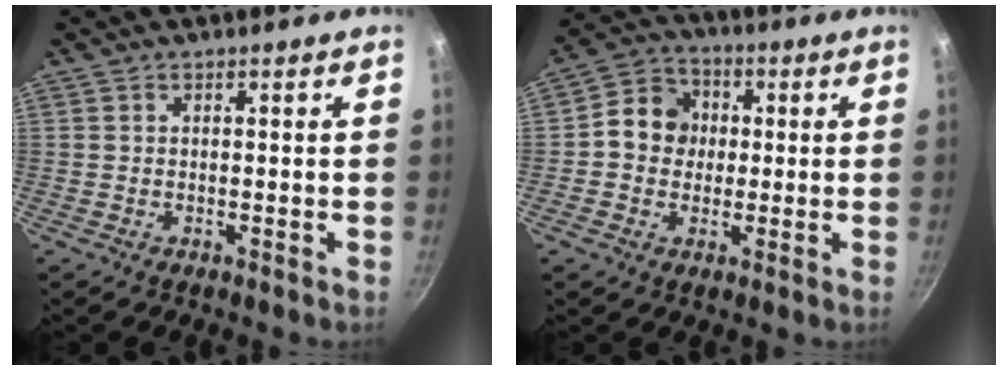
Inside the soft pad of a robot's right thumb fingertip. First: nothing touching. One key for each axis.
{"total": 8.8, "fx": 0.4, "fy": 7.8, "fz": 4.0, "tx": -0.033, "ty": 0.016, "tz": -0.014}